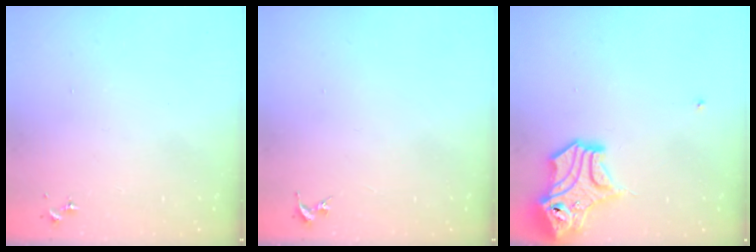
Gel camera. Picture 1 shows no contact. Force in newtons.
{"total": 0.0}
{"total": 14.1, "press": 14.0, "slide": 1.9}